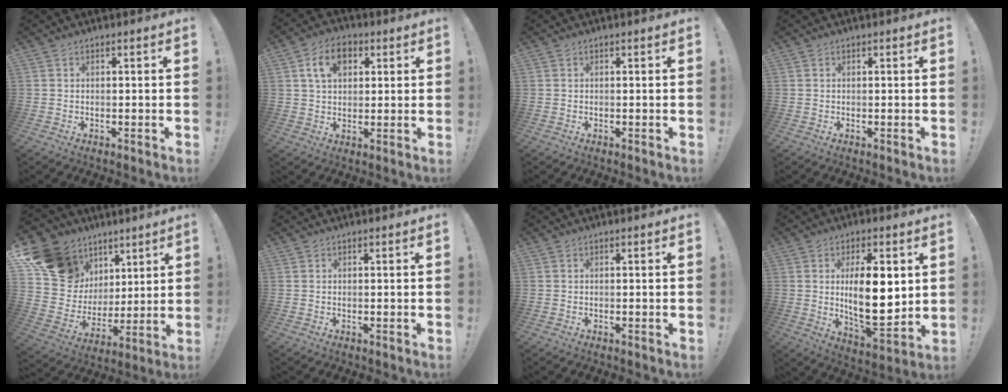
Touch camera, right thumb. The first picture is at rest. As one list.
[{"total": 10.0, "force": [3.8, 6.7, 6.3], "torque": [-0.101, 0.010, 0.074]}, {"total": 0.0}, {"total": 0.0}, {"total": 18.5, "force": [9.9, 14.0, 7.0], "torque": [-0.112, -0.058, 0.215]}, {"total": 0.0}, {"total": 0.0}, {"total": 16.6, "force": [2.6, 6.6, 15.0], "torque": [-0.250, -0.017, 0.034]}]